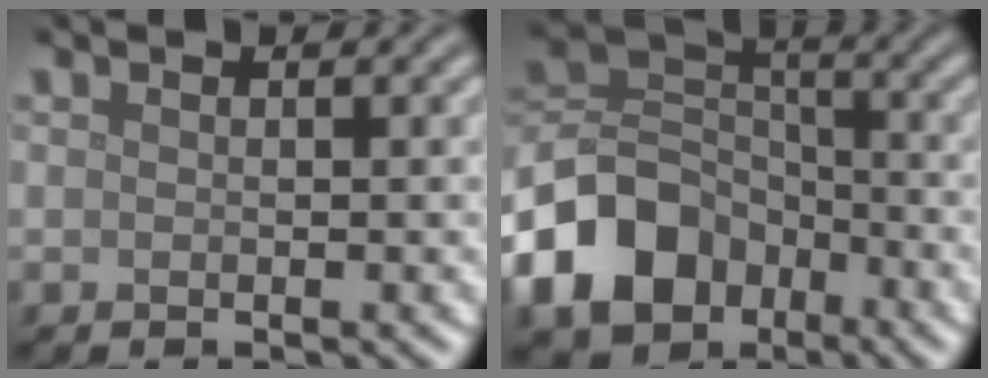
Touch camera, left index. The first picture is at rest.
{"total": 9.7, "force": [-4.9, 6.9, 4.7], "torque": [-0.089, 0.001, -0.107]}